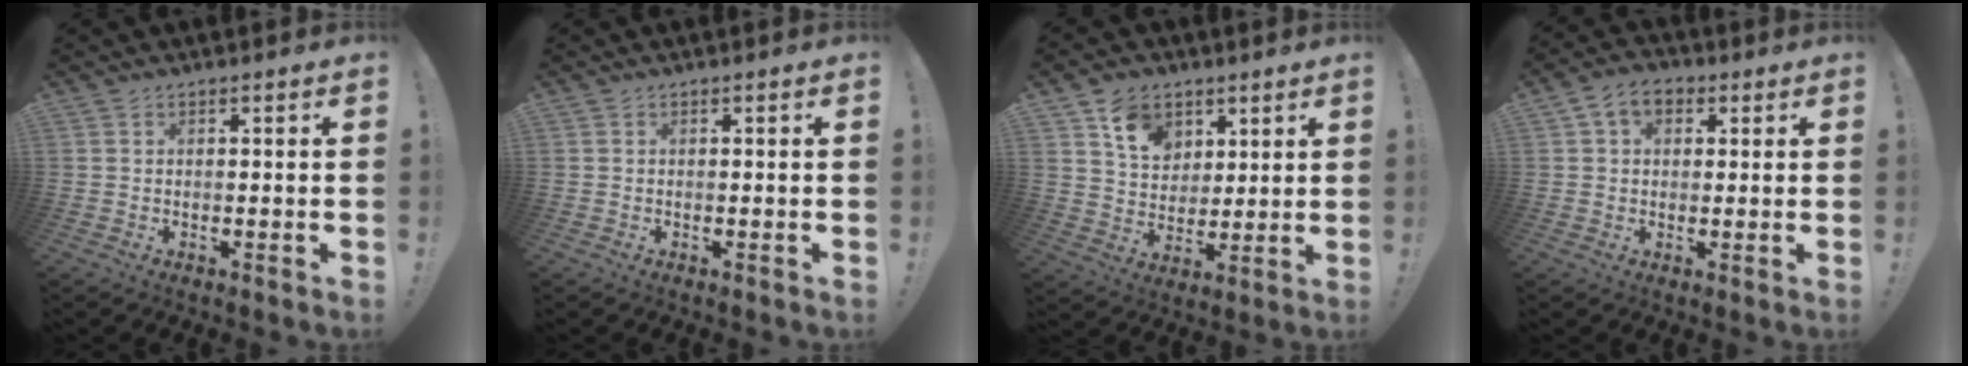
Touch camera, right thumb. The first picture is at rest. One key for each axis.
{"total": 0.0}
{"total": 11.5, "fx": 6.3, "fy": 8.6, "fz": 4.4, "tx": -0.067, "ty": -0.029, "tz": 0.124}
{"total": 6.6, "fx": 2.3, "fy": 4.8, "fz": 3.9, "tx": -0.065, "ty": 0.004, "tz": 0.045}